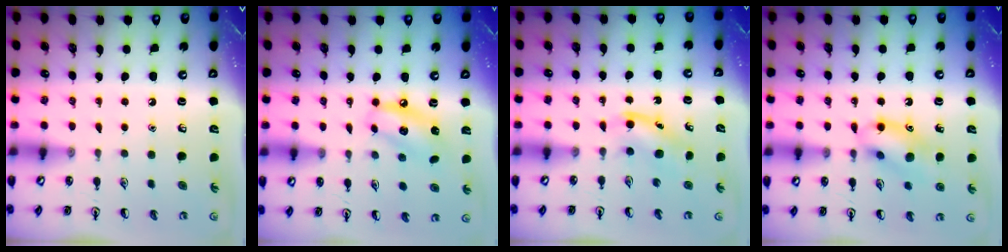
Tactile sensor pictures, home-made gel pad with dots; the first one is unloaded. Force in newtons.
{"total": 9.4, "press": 9.2, "slide": 2.2}
{"total": 4.1, "press": 3.9, "slide": 1.2}
{"total": 12.8, "press": 12.8, "slide": 1.1}